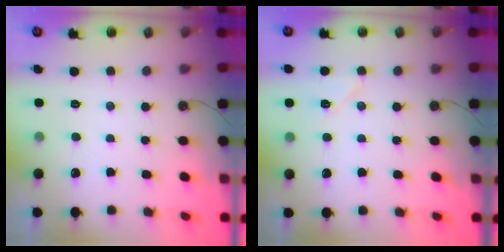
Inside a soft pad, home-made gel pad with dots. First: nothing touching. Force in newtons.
{"total": 6.1, "press": 6.1, "slide": 0.5}